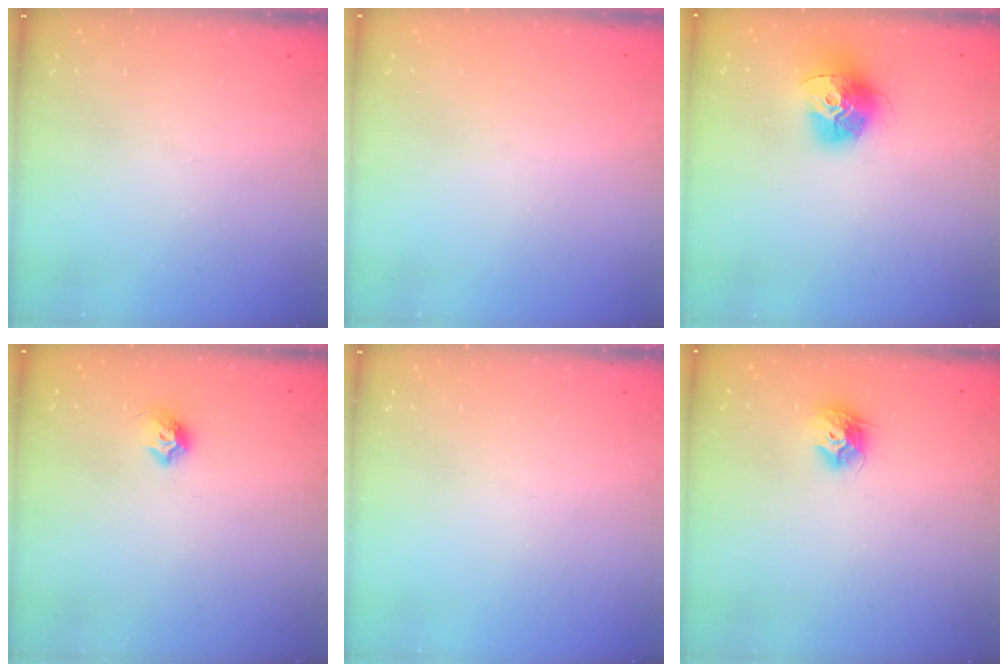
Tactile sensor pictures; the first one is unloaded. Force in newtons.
{"total": 0.9, "press": 0.9, "slide": 0.1}
{"total": 15.2, "press": 15.2, "slide": 1.5}
{"total": 7.1, "press": 7.0, "slide": 0.8}
{"total": 0.0}
{"total": 8.9, "press": 8.9, "slide": 0.1}